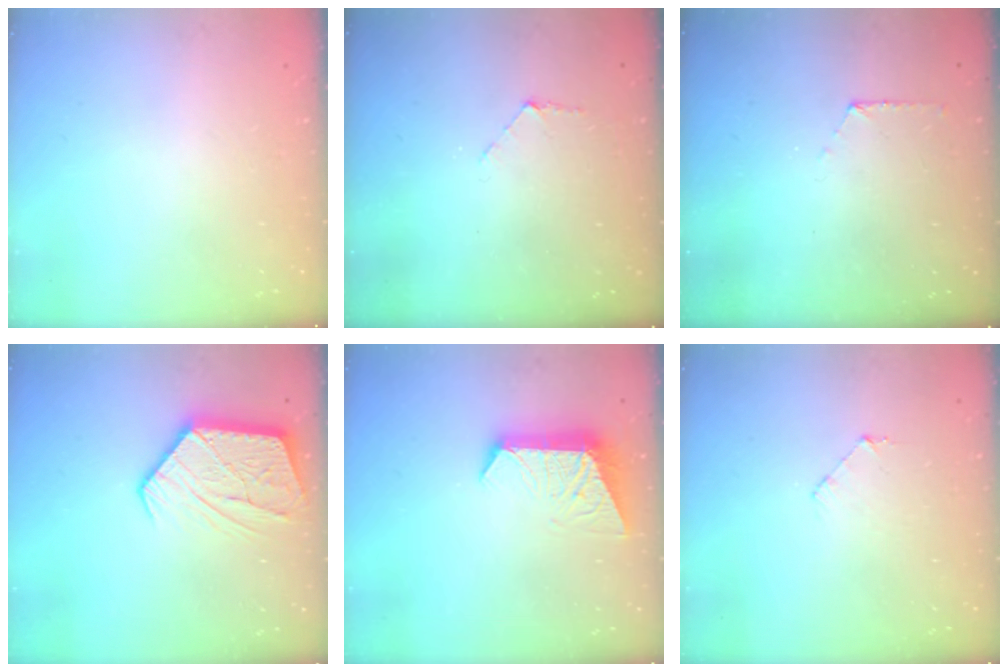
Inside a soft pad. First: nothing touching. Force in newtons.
{"total": 3.9, "press": 3.9, "slide": 0.3}
{"total": 5.7, "press": 5.7, "slide": 0.6}
{"total": 13.9, "press": 13.8, "slide": 1.1}
{"total": 10.0, "press": 10.0, "slide": 0.8}
{"total": 4.3, "press": 4.2, "slide": 0.3}